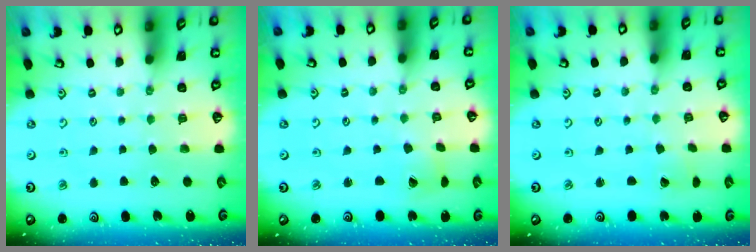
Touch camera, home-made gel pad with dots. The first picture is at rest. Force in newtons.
{"total": 2.7, "press": 2.7, "slide": 0.4}
{"total": 1.0, "press": 1.0, "slide": 0.1}